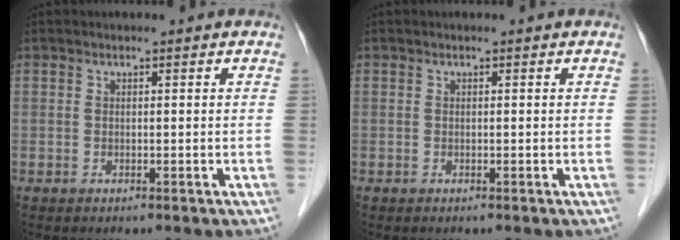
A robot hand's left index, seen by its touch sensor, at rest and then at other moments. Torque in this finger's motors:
{"motor_torque": [0.00, 0.00, 0.00, 0.00]}